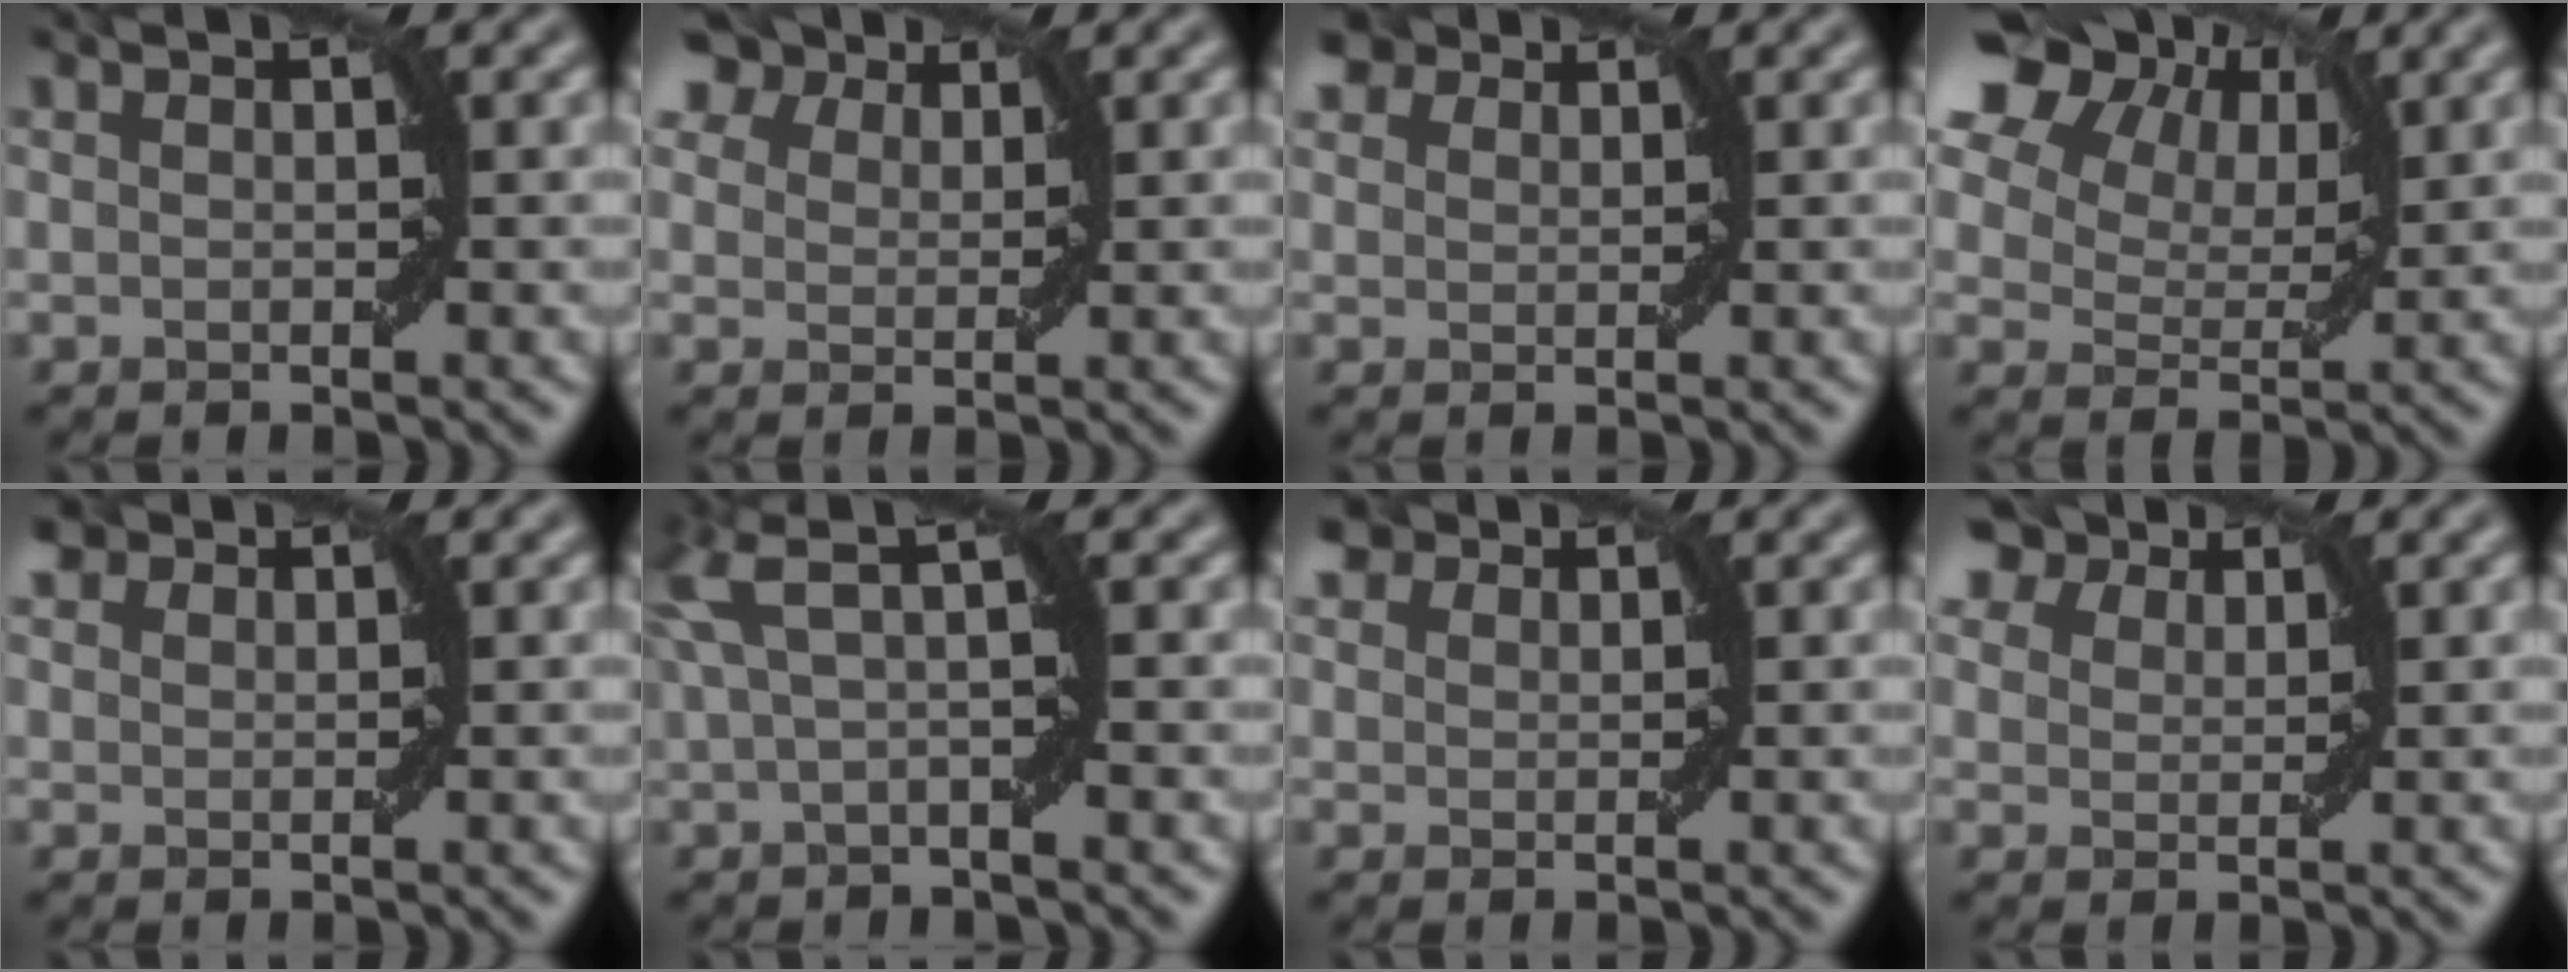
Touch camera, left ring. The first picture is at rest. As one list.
[{"total": 7.0, "force": [5.1, 3.8, 2.9], "torque": [-0.078, 0.014, 0.085]}, {"total": 2.8, "force": [2.3, 1.3, 0.9], "torque": [-0.019, 0.003, 0.044]}, {"total": 14.0, "force": [6.4, 9.7, 7.8], "torque": [-0.156, 0.046, 0.124]}, {"total": 1.5, "force": [1.4, 0.6, 0.2], "torque": [-0.004, 0.006, 0.029]}, {"total": 4.1, "force": [1.4, 0.6, 3.8], "torque": [-0.075, 0.018, 0.022]}, {"total": 2.1, "force": [1.8, 0.9, 0.5], "torque": [-0.011, 0.007, 0.034]}, {"total": 6.4, "force": [4.9, 3.2, 2.5], "torque": [-0.074, 0.011, 0.083]}]